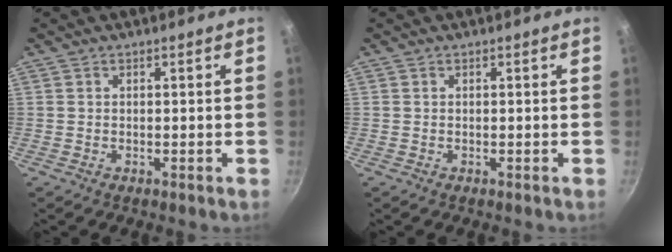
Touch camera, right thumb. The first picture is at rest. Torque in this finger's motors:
{"motor_torque": [0.00, 0.00, 0.00, 0.00, 0.00]}